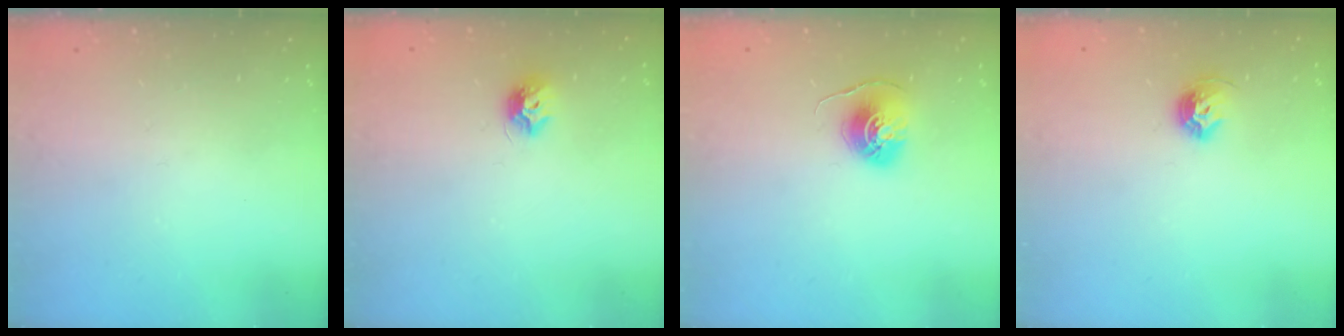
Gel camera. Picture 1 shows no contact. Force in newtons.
{"total": 7.4, "press": 7.4, "slide": 0.2}
{"total": 7.1, "press": 7.1, "slide": 0.4}
{"total": 8.4, "press": 8.3, "slide": 0.9}